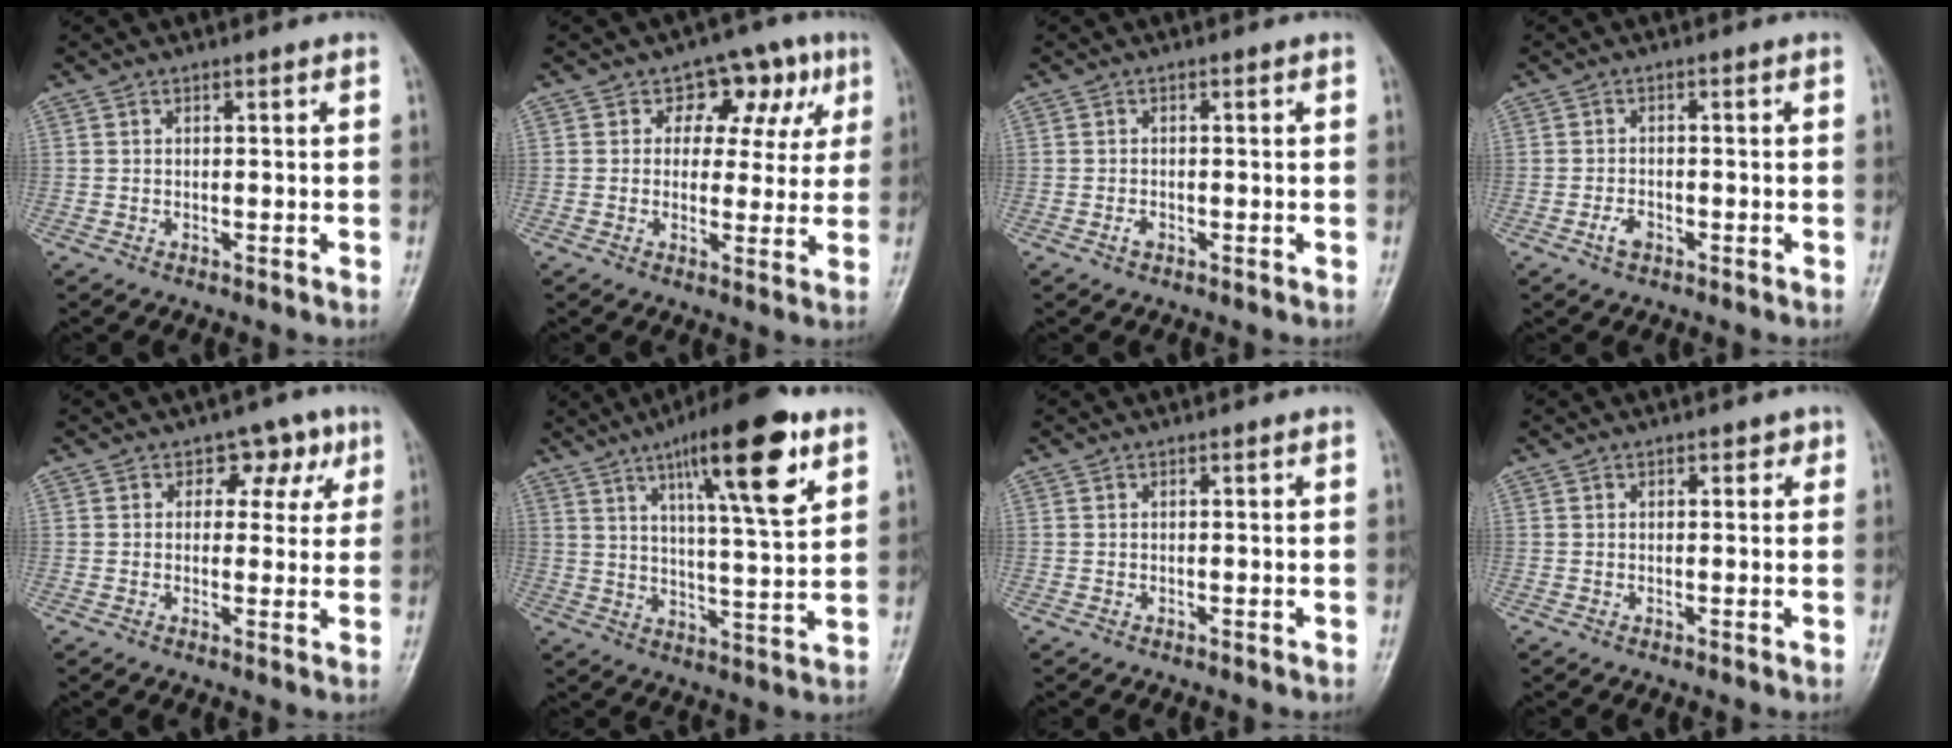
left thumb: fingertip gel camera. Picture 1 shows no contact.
{"total": 9.5, "force": [3.6, 6.9, 5.5], "torque": [-0.010, -0.002, 0.039]}
{"total": 1.0, "force": [-0.5, 0.6, 0.6], "torque": [-0.012, 0.001, -0.012]}
{"total": 2.3, "force": [-1.3, 1.3, 1.4], "torque": [-0.028, 0.008, -0.024]}
{"total": 5.9, "force": [2.4, 4.4, 3.1], "torque": [0.005, -0.002, 0.022]}
{"total": 17.4, "force": [9.0, 3.7, 14.4], "torque": [-0.208, -0.035, 0.140]}
{"total": 0.0}
{"total": 1.6, "force": [0.8, 1.1, 0.9], "torque": [0.005, 0.000, 0.005]}